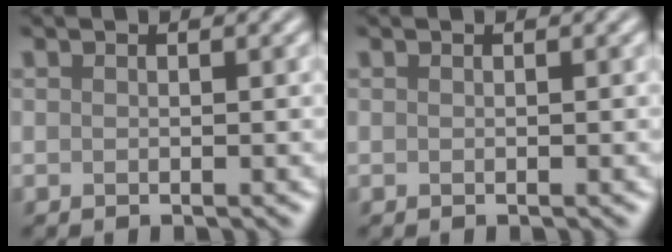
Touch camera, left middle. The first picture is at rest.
{"total": 0.0}